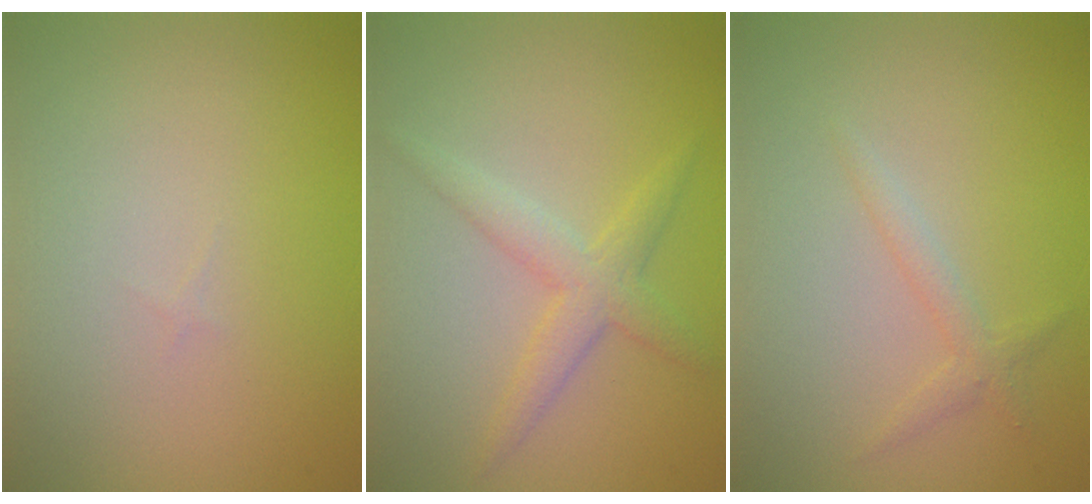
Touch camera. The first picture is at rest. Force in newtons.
{"total": 2.9, "press": 2.9, "slide": 0.1}
{"total": 1.3, "press": 1.3, "slide": 0.1}